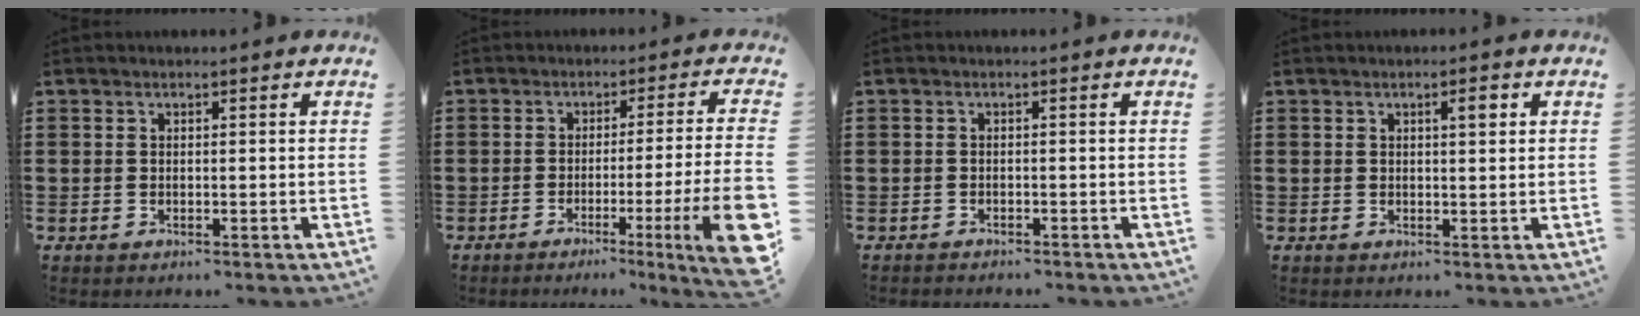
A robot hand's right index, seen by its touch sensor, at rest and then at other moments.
{"total": 8.6, "force": [-2.8, 0.3, 8.1], "torque": [-0.123, -0.024, -0.052]}
{"total": 0.9, "force": [-0.9, 0.0, 0.0], "torque": [-0.002, 0.001, -0.020]}
{"total": 2.0, "force": [0.7, 0.4, 1.8], "torque": [-0.027, 0.001, 0.007]}